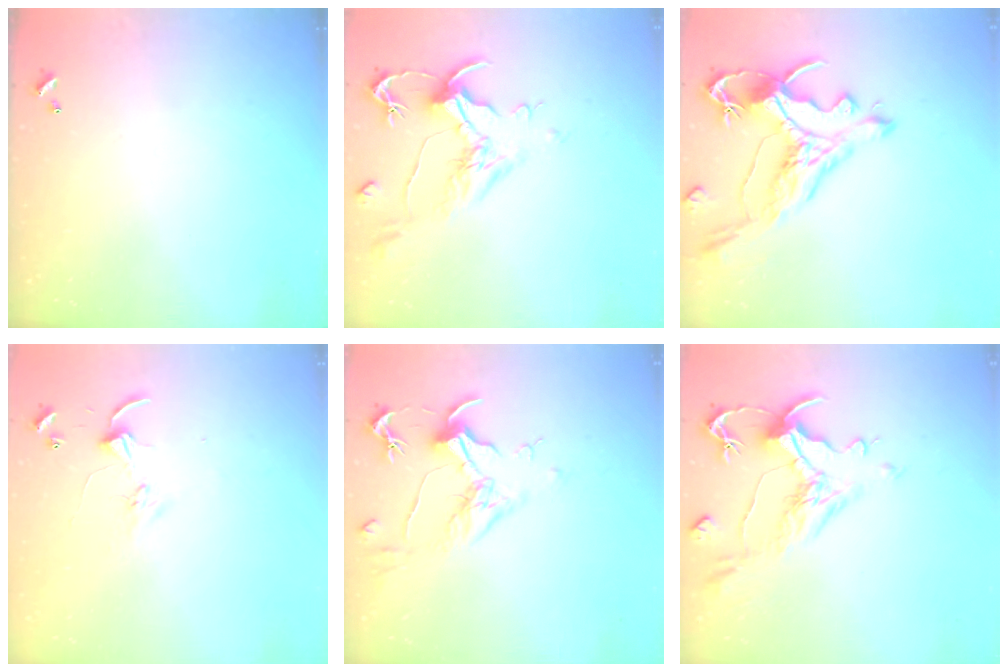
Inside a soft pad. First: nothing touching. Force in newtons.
{"total": 1.6, "press": 0.6, "slide": 1.4}
{"total": 3.8, "press": 3.4, "slide": 1.7}
{"total": 4.4, "press": 4.4, "slide": 0.5}
{"total": 1.6, "press": 1.4, "slide": 0.7}
{"total": 2.0, "press": 1.5, "slide": 1.4}